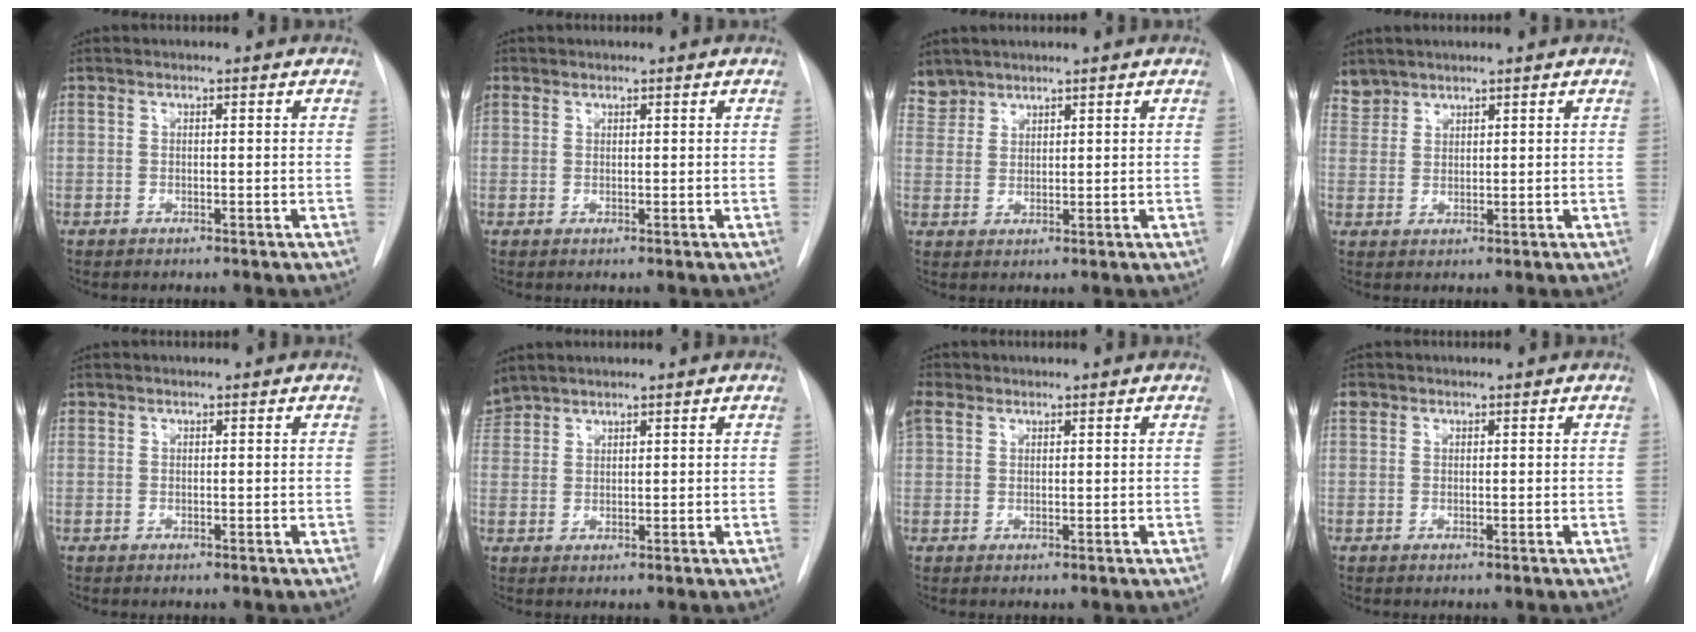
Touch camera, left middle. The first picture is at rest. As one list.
[{"total": 1.8, "force": [1.0, 1.5, 0.3], "torque": [-0.004, 0.012, 0.018]}, {"total": 3.8, "force": [3.5, 1.6, -0.4], "torque": [0.009, 0.009, 0.074]}, {"total": 3.3, "force": [3.0, 1.3, -0.3], "torque": [0.008, 0.010, 0.063]}, {"total": 0.0}, {"total": 3.1, "force": [3.1, 0.7, 0.0], "torque": [-0.004, 0.016, 0.064]}, {"total": 3.9, "force": [2.1, 2.9, 1.5], "torque": [-0.049, 0.023, 0.048]}, {"total": 1.0, "force": [0.6, 0.8, 0.2], "torque": [0.000, 0.014, 0.009]}]